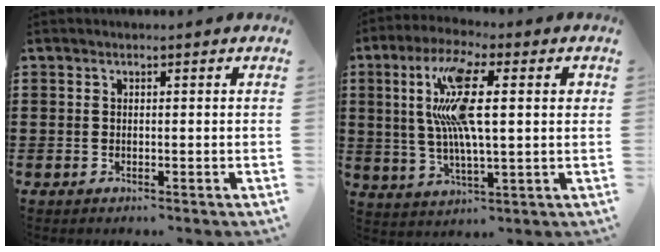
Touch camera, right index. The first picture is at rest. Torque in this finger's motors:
{"motor_torque": [1.73, 0.41, 0.95, 0.21]}